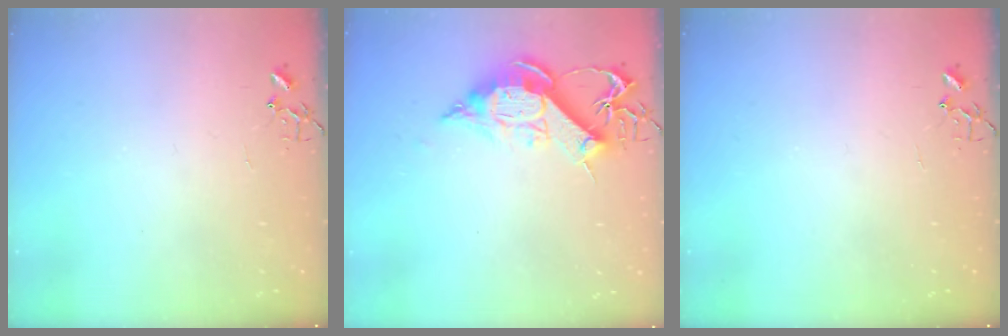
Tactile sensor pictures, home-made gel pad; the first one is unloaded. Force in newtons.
{"total": 12.1, "press": 12.1, "slide": 0.6}
{"total": 0.0}